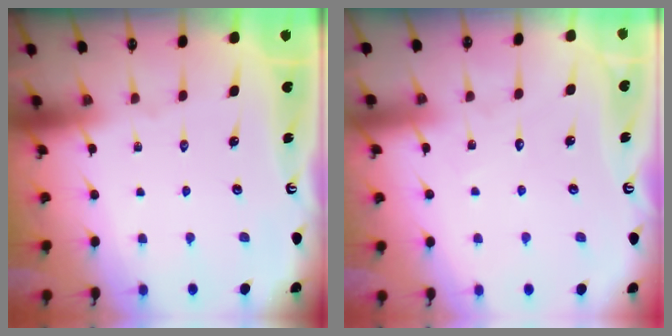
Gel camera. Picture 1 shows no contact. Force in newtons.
{"total": 3.4, "press": 3.4, "slide": 0.1}